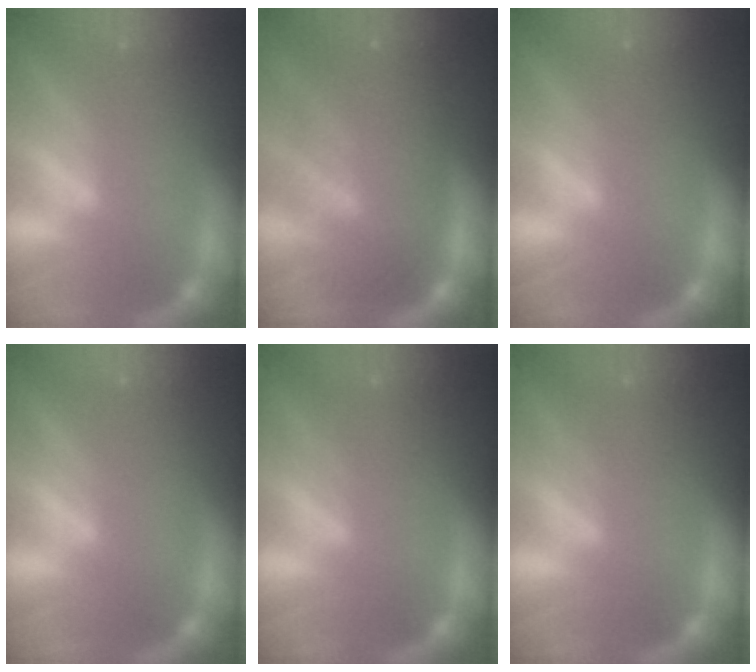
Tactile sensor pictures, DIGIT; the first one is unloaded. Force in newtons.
{"total": 10.0}
{"total": 1.5}
{"total": 0.0}
{"total": 2.5}
{"total": 2.5}